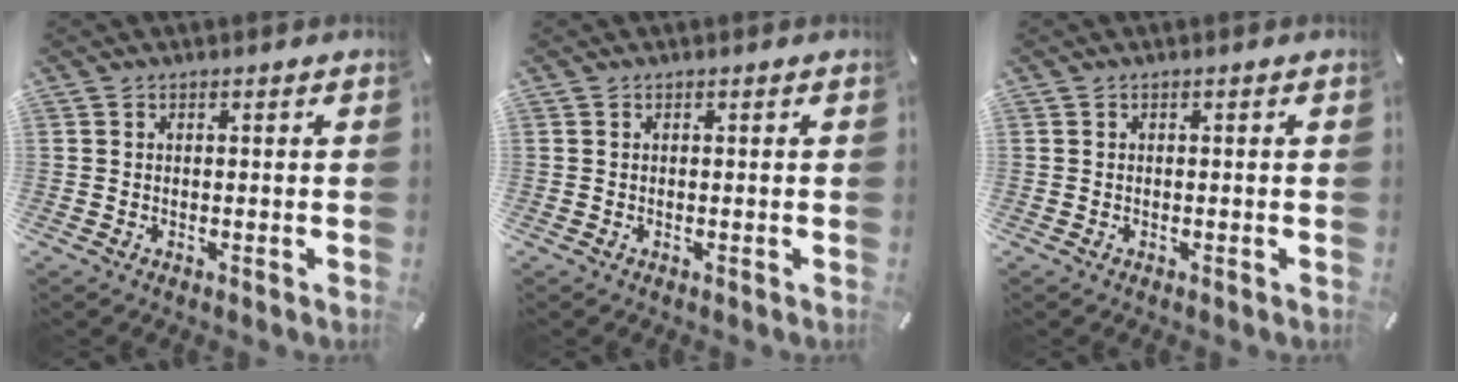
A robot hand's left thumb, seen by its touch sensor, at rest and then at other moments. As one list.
[{"total": 0.0}, {"total": 0.0}]